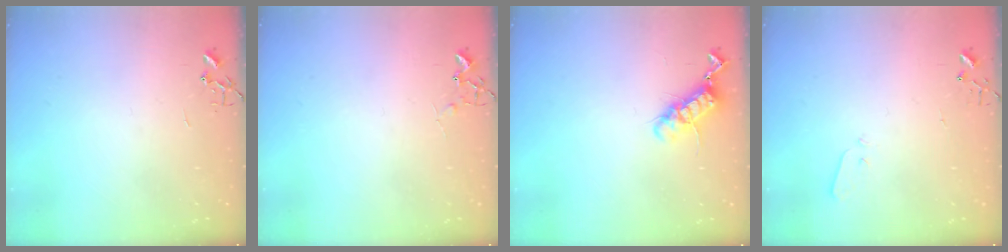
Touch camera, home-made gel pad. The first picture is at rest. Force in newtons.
{"total": 5.4, "press": 5.3, "slide": 0.8}
{"total": 11.7, "press": 11.6, "slide": 1.2}
{"total": 3.3, "press": 3.3, "slide": 0.4}